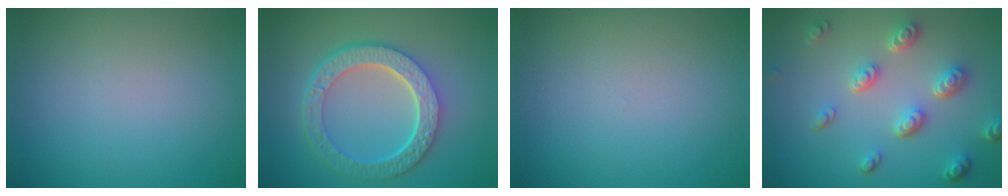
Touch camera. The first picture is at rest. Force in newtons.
{"total": 6.7, "press": 5.1, "slide": 4.4}
{"total": 0.0}
{"total": 4.7, "press": 3.6, "slide": 3.0}